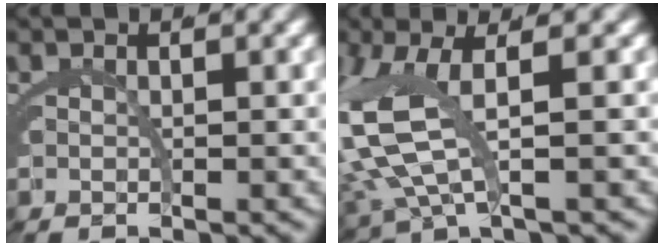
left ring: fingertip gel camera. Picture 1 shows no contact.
{"total": 5.8, "force": [1.7, 2.2, 5.1], "torque": [-0.135, -0.007, 0.042]}